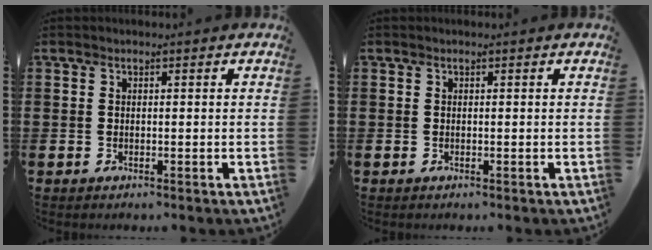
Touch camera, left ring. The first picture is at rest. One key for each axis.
{"total": 0.0}